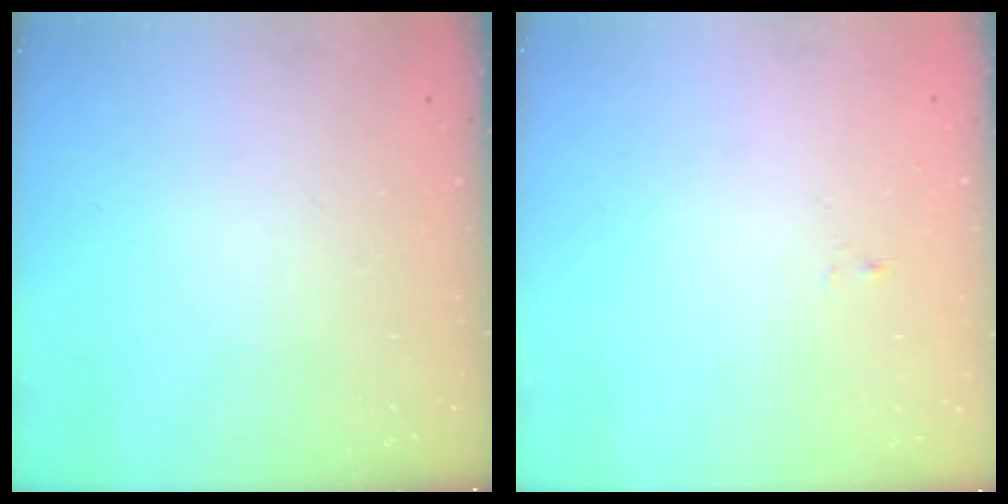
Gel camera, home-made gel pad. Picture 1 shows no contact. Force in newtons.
{"total": 0.0}